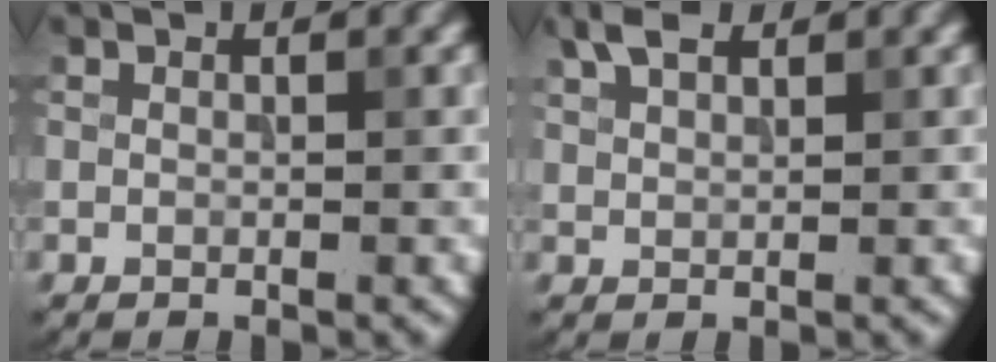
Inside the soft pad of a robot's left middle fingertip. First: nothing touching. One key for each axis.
{"total": 3.0, "fx": 2.1, "fy": 1.3, "fz": 1.7, "tx": -0.038, "ty": 0.011, "tz": 0.042}